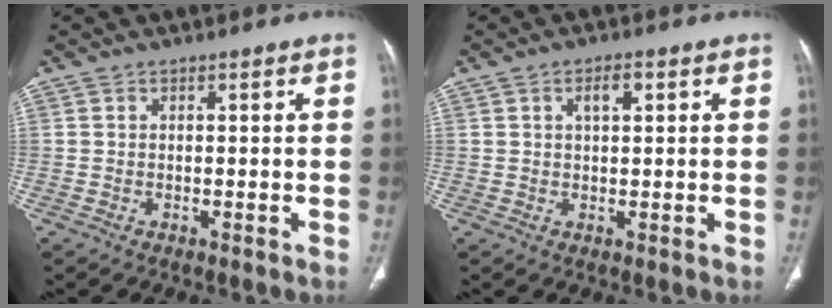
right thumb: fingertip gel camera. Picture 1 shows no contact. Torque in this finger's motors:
{"motor_torque": [0.04, 1.05, 0.61, 0.32, -0.01]}